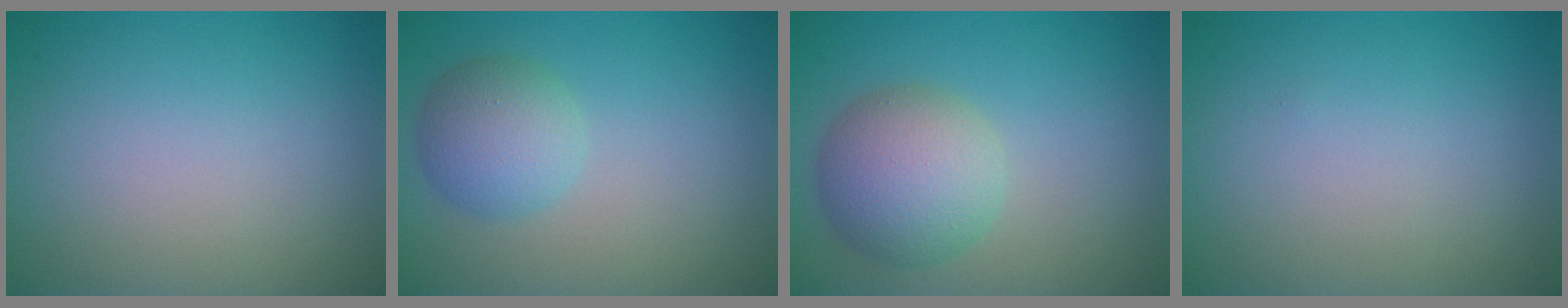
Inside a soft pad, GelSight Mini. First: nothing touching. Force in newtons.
{"total": 3.6, "press": 3.6, "slide": 0.1}
{"total": 5.8, "press": 5.8, "slide": 0.2}
{"total": 0.0}